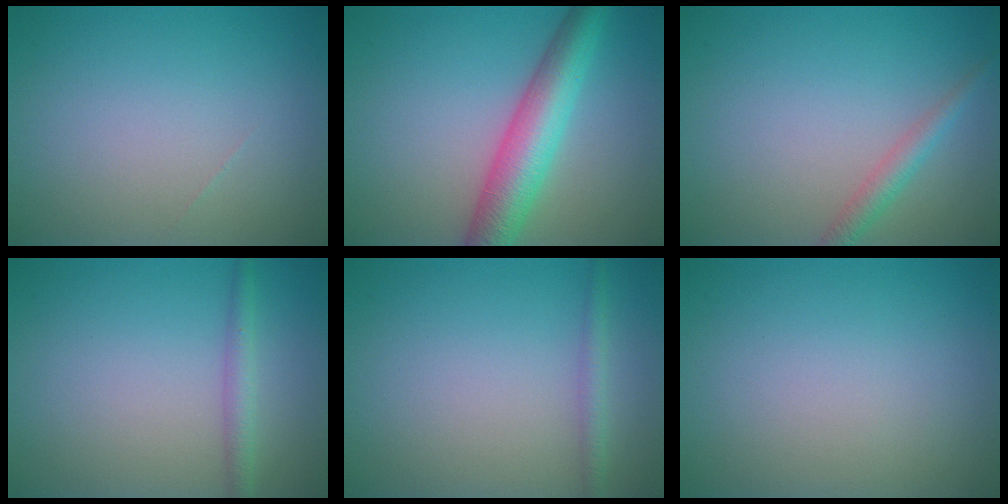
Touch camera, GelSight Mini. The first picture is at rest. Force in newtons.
{"total": 6.3, "press": 6.3, "slide": 0.2}
{"total": 1.9, "press": 1.9, "slide": 0.0}
{"total": 1.8, "press": 1.8, "slide": 0.1}
{"total": 1.4, "press": 1.4, "slide": 0.1}
{"total": 0.0}